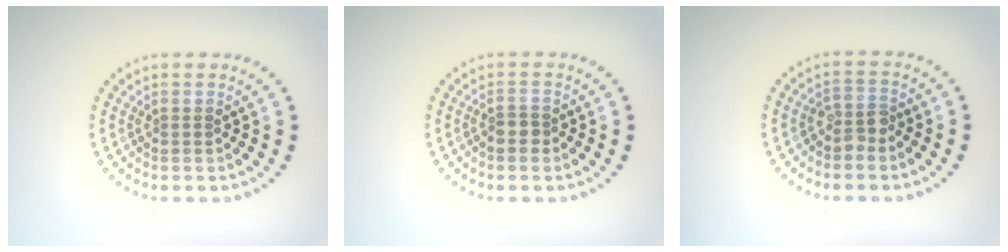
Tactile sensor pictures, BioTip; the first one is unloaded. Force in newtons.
{"total": 1.5, "press": 1.3, "slide": 0.8}
{"total": 1.7, "press": 1.5, "slide": 0.9}